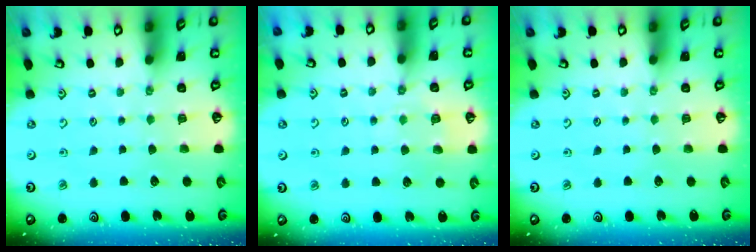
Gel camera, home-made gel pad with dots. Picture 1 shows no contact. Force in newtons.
{"total": 5.3, "press": 5.2, "slide": 0.6}
{"total": 0.0}